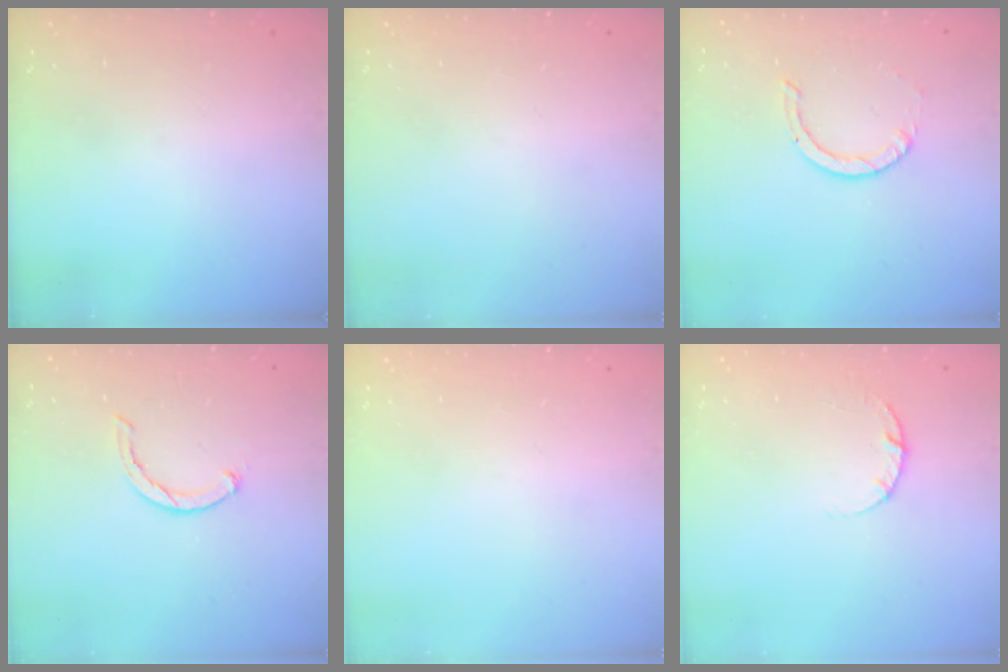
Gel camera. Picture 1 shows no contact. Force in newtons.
{"total": 0.0}
{"total": 2.0, "press": 2.0, "slide": 0.2}
{"total": 2.3, "press": 2.2, "slide": 0.5}
{"total": 0.0}
{"total": 3.6, "press": 3.5, "slide": 0.5}